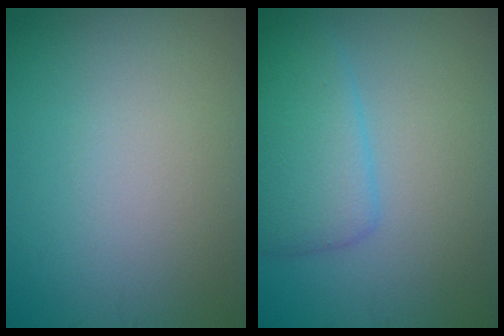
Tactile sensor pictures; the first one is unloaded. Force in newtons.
{"total": 4.5, "press": 4.5, "slide": 0.1}